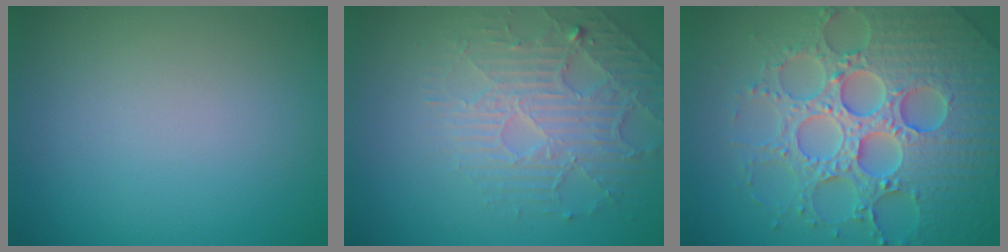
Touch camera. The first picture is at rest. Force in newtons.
{"total": 4.7, "press": 3.5, "slide": 3.1}
{"total": 8.1, "press": 7.9, "slide": 1.8}